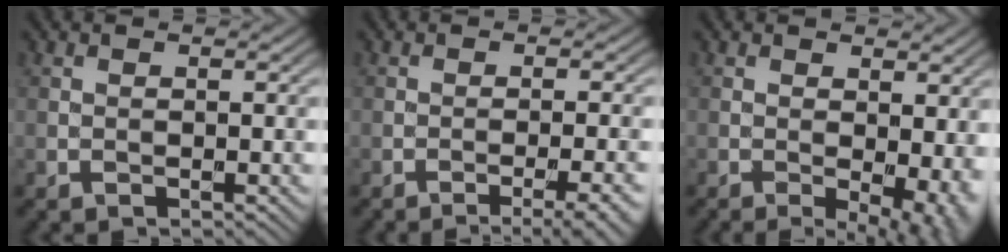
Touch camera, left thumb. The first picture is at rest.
{"total": 5.1, "force": [-2.8, 0.9, 4.1], "torque": [-0.051, 0.011, -0.043]}
{"total": 7.2, "force": [-0.9, 3.2, 6.4], "torque": [-0.079, -0.009, -0.004]}